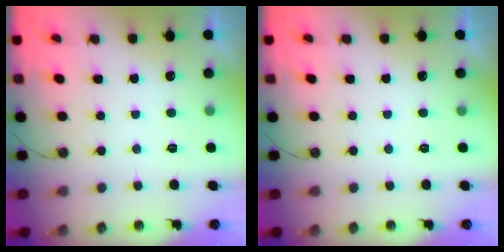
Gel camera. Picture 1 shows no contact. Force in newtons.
{"total": 0.0}